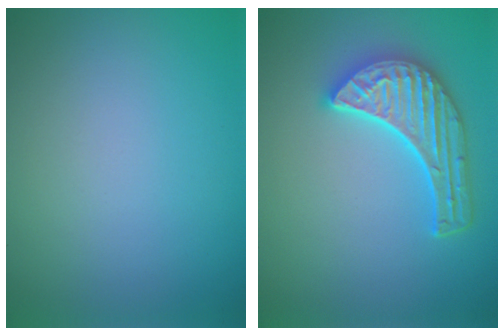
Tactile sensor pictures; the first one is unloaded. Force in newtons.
{"total": 5.4, "press": 4.5, "slide": 3.0}